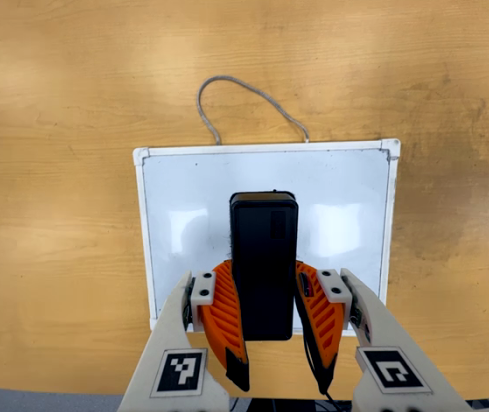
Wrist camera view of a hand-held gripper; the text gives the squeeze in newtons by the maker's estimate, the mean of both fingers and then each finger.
{"total": 9.9, "left": 8.3, "right": 11.6}